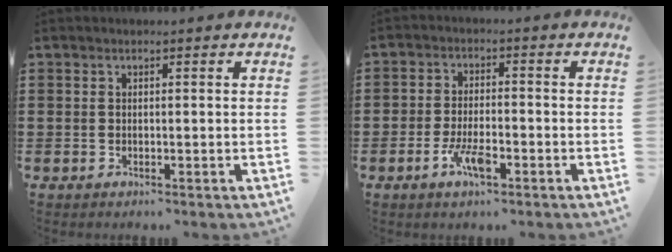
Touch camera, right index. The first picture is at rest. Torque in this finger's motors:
{"motor_torque": [1.03, 1.11, 0.06, -0.02]}